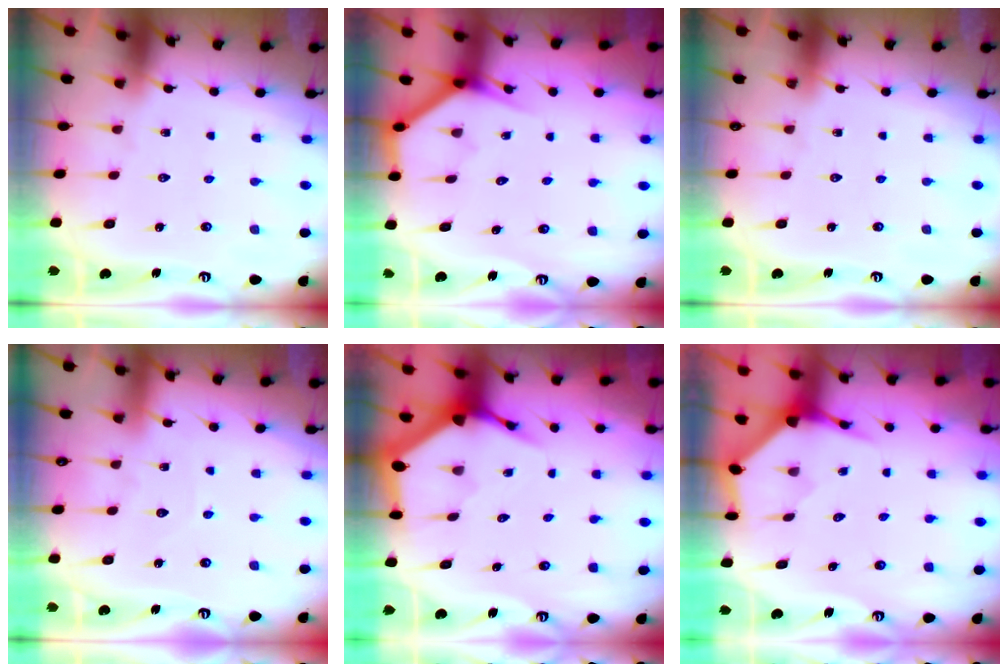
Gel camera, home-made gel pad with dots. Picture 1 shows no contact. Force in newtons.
{"total": 3.8, "press": 3.8, "slide": 0.3}
{"total": 0.0}
{"total": 3.8, "press": 3.8, "slide": 0.4}
{"total": 4.1, "press": 4.1, "slide": 0.6}
{"total": 4.0, "press": 3.9, "slide": 0.4}